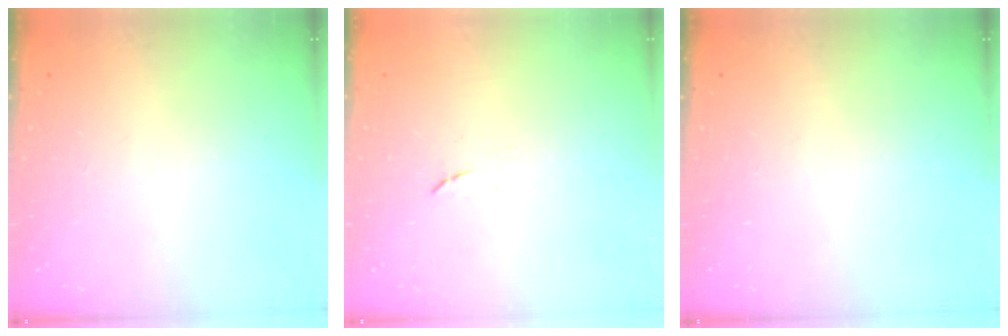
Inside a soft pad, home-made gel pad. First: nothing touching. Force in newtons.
{"total": 4.3, "press": 4.2, "slide": 0.6}
{"total": 0.0}